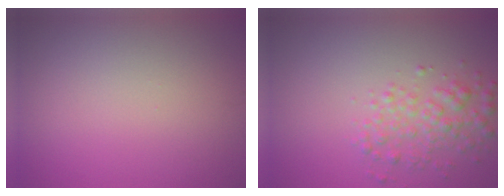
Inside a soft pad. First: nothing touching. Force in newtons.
{"total": 3.0, "press": 3.0, "slide": 0.1}